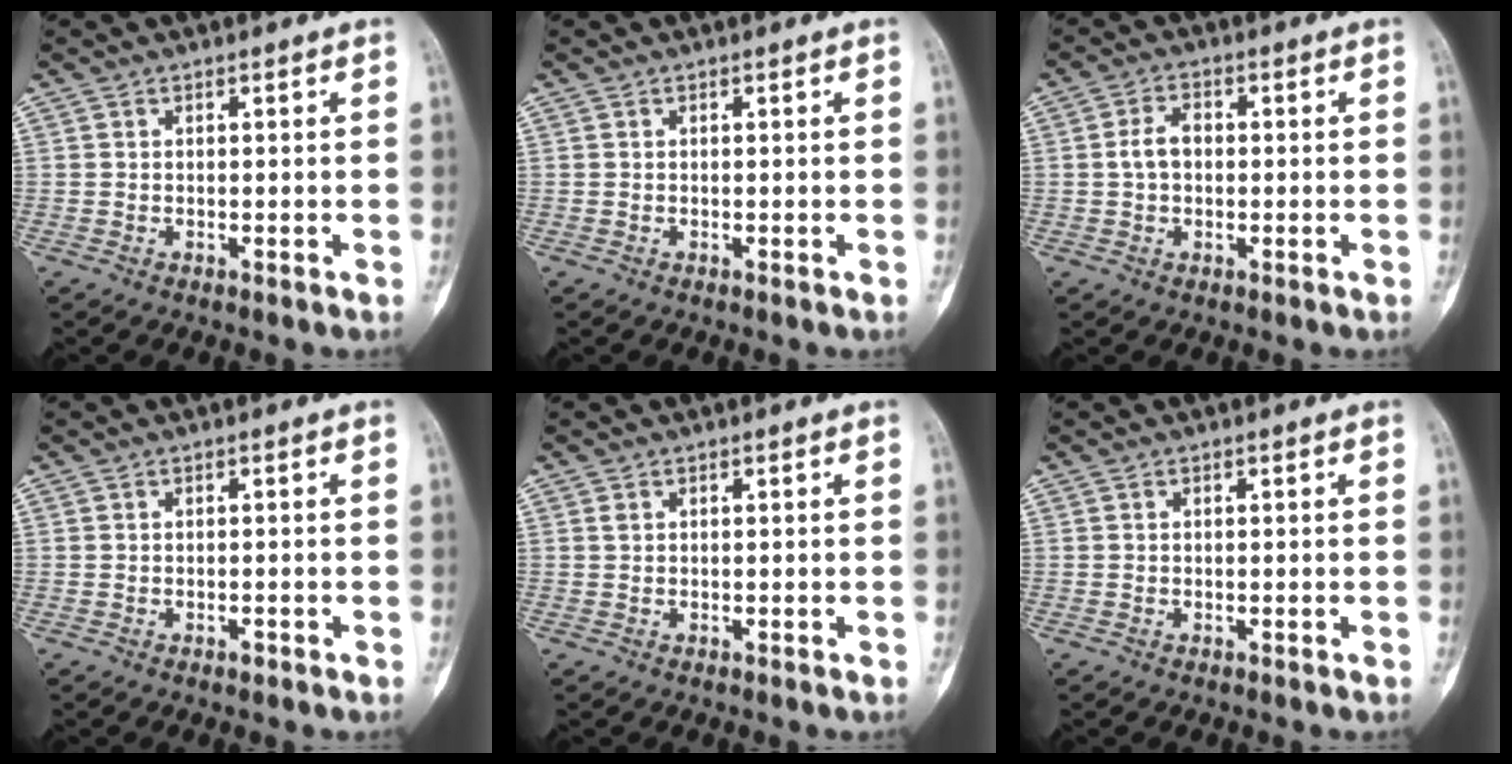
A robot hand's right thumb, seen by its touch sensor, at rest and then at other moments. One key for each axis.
{"total": 0.0}
{"total": 4.1, "fx": 0.0, "fy": 2.7, "fz": 3.0, "tx": -0.055, "ty": 0.014, "tz": -0.005}
{"total": 0.7, "fx": -0.4, "fy": 0.3, "fz": 0.4, "tx": -0.001, "ty": 0.003, "tz": -0.007}
{"total": 0.6, "fx": 0.3, "fy": 0.4, "fz": 0.3, "tx": -0.005, "ty": 0.004, "tz": 0.006}
{"total": 0.0}